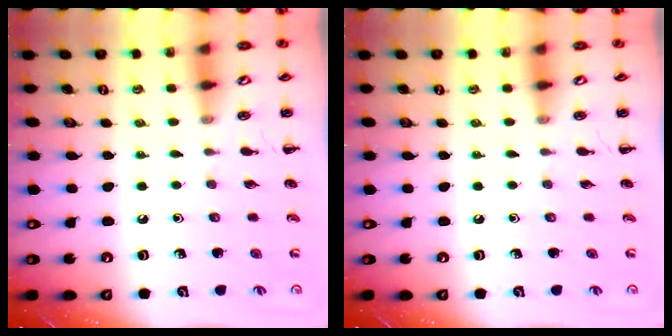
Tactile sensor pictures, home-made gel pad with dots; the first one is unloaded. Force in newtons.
{"total": 0.0}